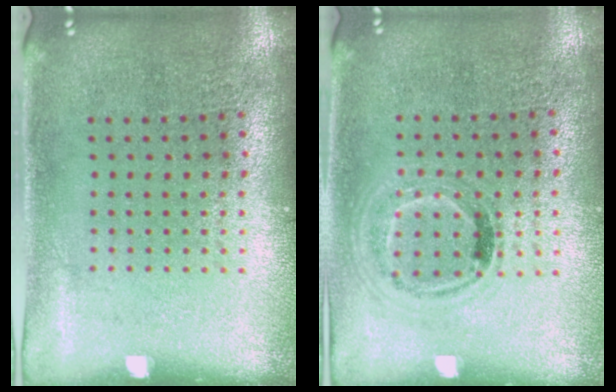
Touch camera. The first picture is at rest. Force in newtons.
{"total": 1.0, "press": 0.9, "slide": 0.3}